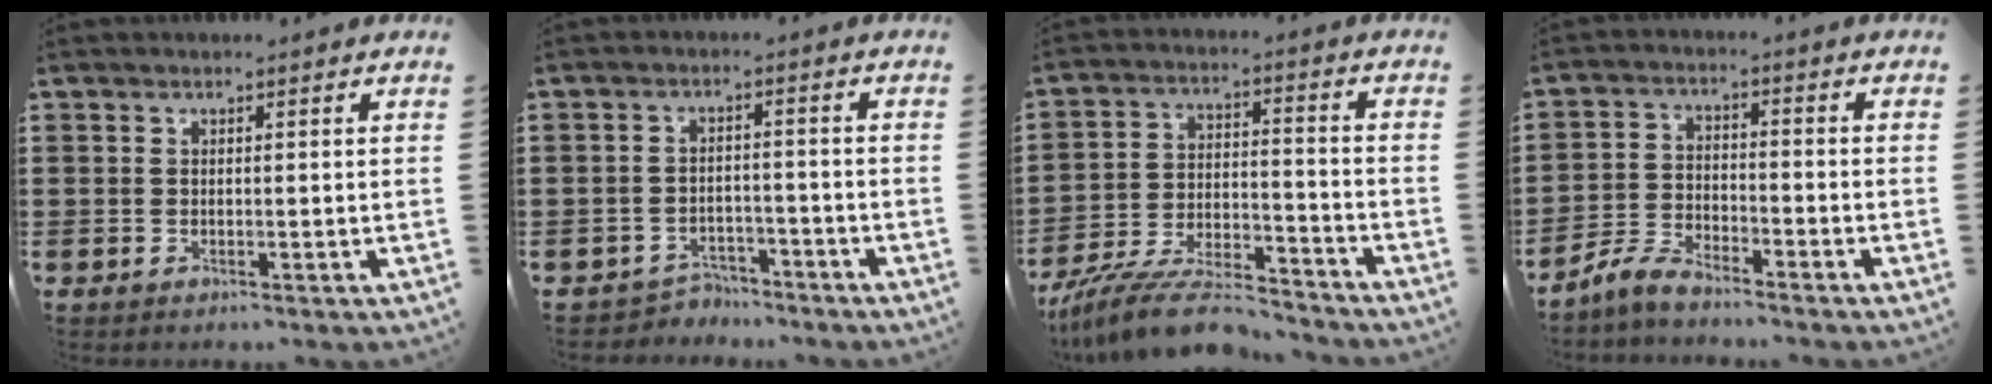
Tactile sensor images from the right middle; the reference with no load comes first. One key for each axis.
{"total": 3.1, "fx": -3.0, "fy": 0.7, "fz": -0.2, "tx": -0.007, "ty": 0.001, "tz": -0.066}
{"total": 10.6, "fx": -9.5, "fy": 1.4, "fz": 4.3, "tx": -0.083, "ty": 0.020, "tz": -0.186}
{"total": 4.6, "fx": -4.4, "fy": 0.5, "fz": 1.4, "tx": -0.047, "ty": 0.000, "tz": -0.093}